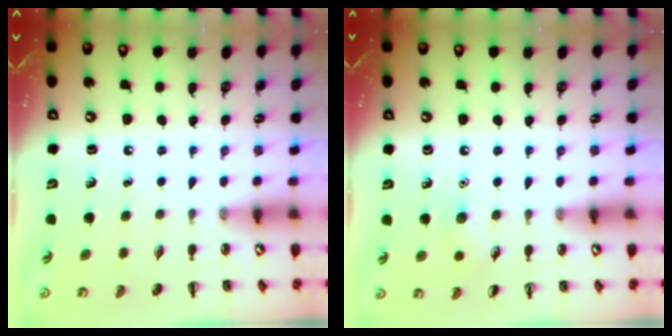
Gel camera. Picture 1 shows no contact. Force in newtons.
{"total": 5.8, "press": 5.6, "slide": 1.4}